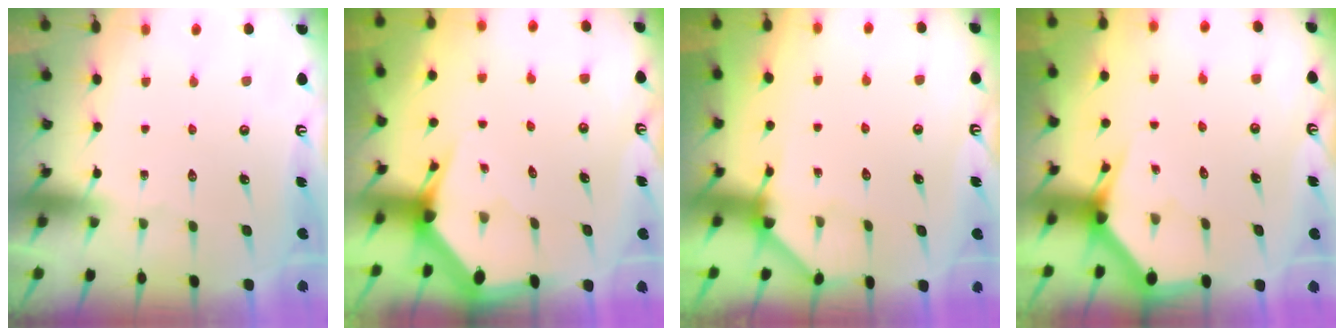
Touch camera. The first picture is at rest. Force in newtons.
{"total": 3.4, "press": 3.4, "slide": 0.2}
{"total": 2.5, "press": 2.5, "slide": 0.2}
{"total": 2.9, "press": 2.9, "slide": 0.1}